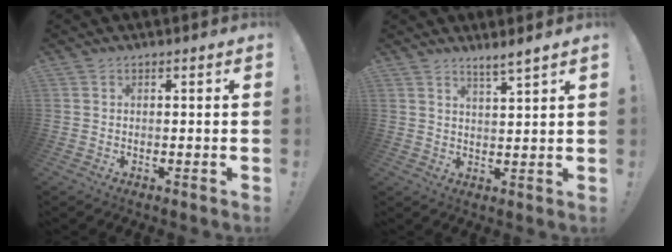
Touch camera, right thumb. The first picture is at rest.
{"total": 4.3, "force": [3.7, -0.4, 2.2], "torque": [-0.030, -0.027, 0.060]}